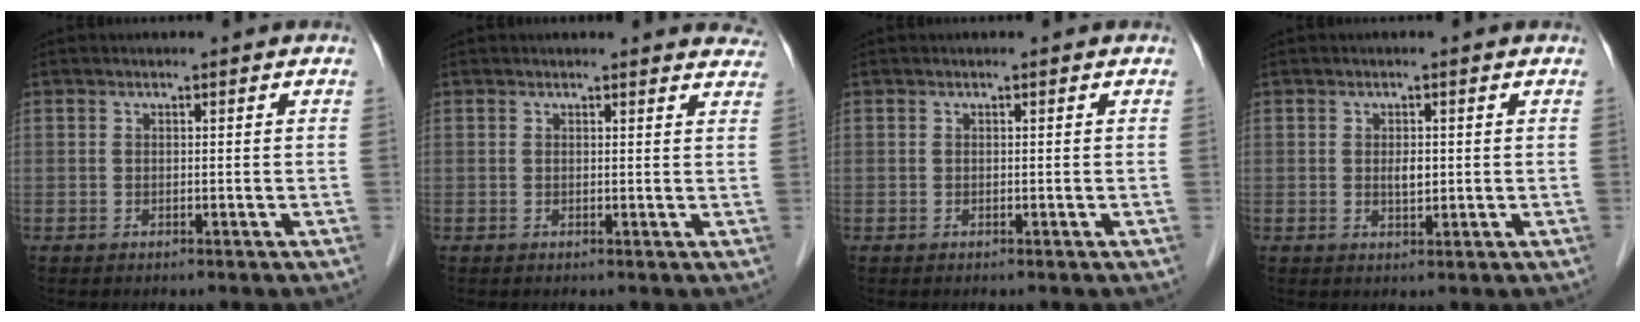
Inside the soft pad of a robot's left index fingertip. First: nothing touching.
{"total": 5.4, "force": [5.3, 0.8, 0.5], "torque": [0.008, -0.020, 0.027]}
{"total": 0.0}
{"total": 1.8, "force": [0.2, 0.8, 1.6], "torque": [-0.028, -0.001, 0.005]}